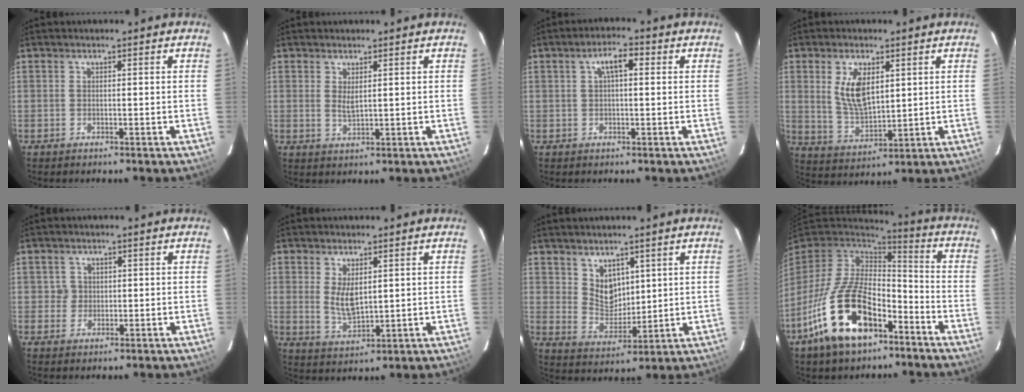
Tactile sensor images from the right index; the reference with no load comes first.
{"total": 2.2, "force": [0.7, 0.7, 2.0], "torque": [-0.036, -0.004, 0.014]}
{"total": 4.3, "force": [1.2, 1.5, 3.8], "torque": [-0.069, 0.016, 0.021]}
{"total": 8.8, "force": [2.9, 4.4, 7.1], "torque": [-0.139, -0.001, 0.068]}
{"total": 2.1, "force": [0.2, 2.1, -0.1], "torque": [0.010, 0.011, 0.004]}
{"total": 5.7, "force": [1.3, 2.8, 4.9], "torque": [-0.083, -0.009, 0.033]}
{"total": 6.3, "force": [3.7, 4.4, 2.7], "torque": [-0.040, 0.002, 0.081]}
{"total": 20.1, "force": [-10.5, 10.3, 13.6], "torque": [-0.281, -0.013, -0.183]}